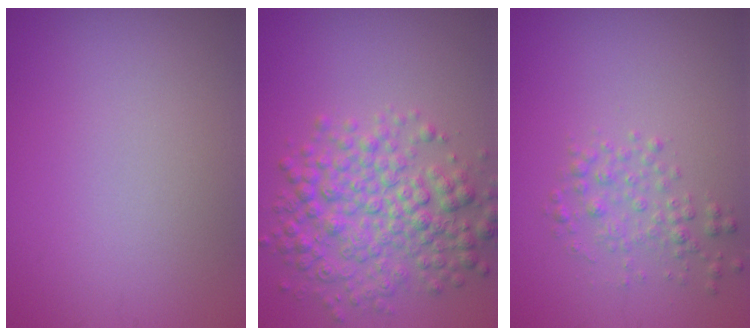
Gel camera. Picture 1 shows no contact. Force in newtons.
{"total": 5.8, "press": 5.8, "slide": 0.1}
{"total": 1.9, "press": 1.9, "slide": 0.0}